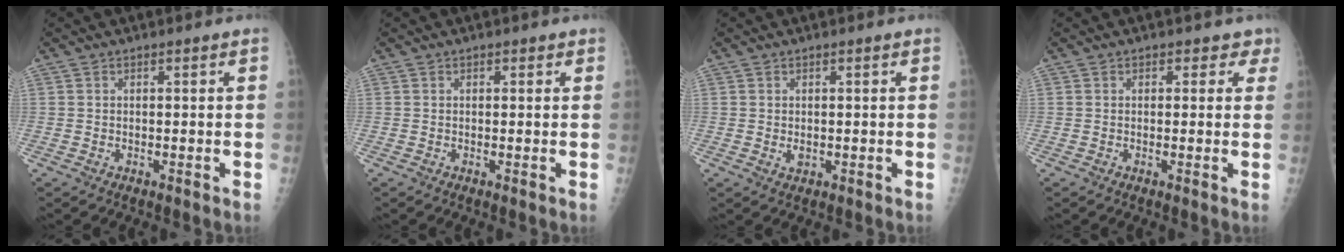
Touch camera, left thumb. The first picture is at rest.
{"total": 1.0, "force": [0.5, 0.8, 0.3], "torque": [0.012, 0.000, 0.002]}
{"total": 1.6, "force": [0.0, 1.2, 1.0], "torque": [-0.012, -0.002, 0.002]}
{"total": 2.6, "force": [1.4, 2.1, 0.5], "torque": [0.032, -0.002, 0.005]}